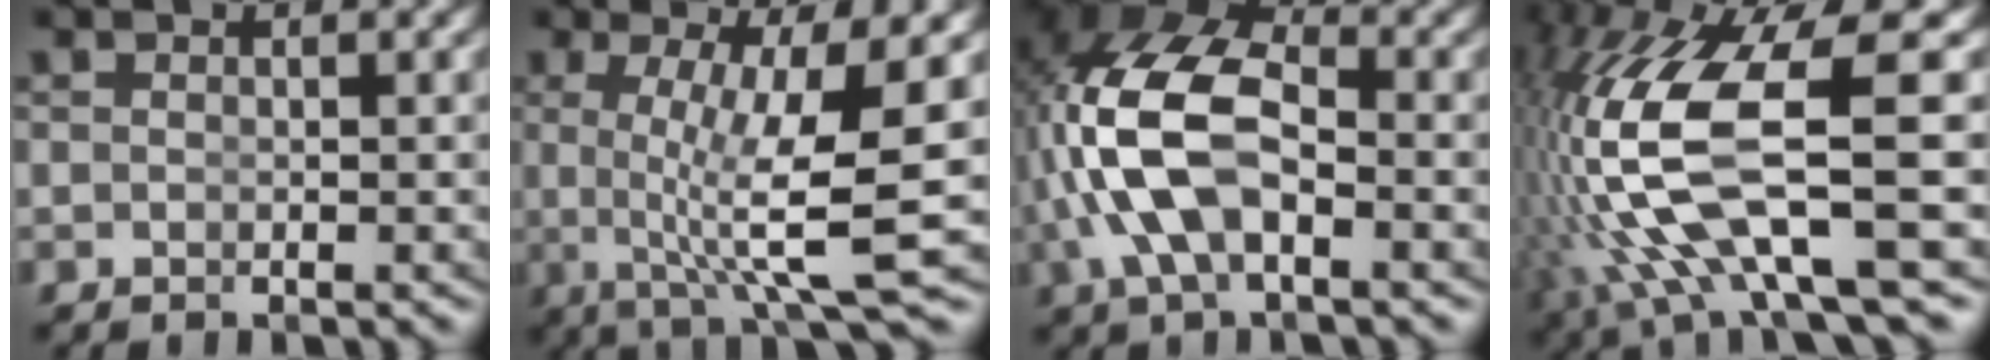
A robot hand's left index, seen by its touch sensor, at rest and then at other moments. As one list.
[{"total": 8.2, "force": [-0.1, 1.1, 8.1], "torque": [-0.129, -0.020, 0.008]}, {"total": 9.8, "force": [0.9, 5.9, 7.8], "torque": [-0.183, -0.023, 0.022]}, {"total": 12.1, "force": [-0.3, 5.5, 10.7], "torque": [-0.244, -0.028, 0.013]}]